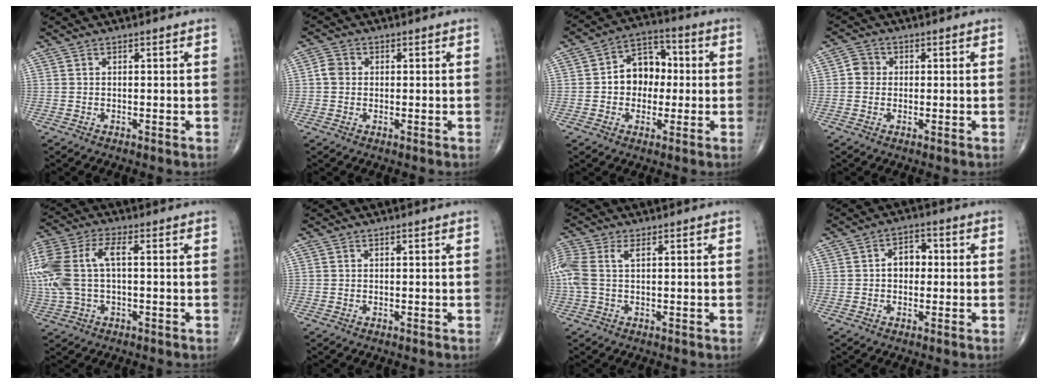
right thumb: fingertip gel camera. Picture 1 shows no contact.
{"total": 2.6, "force": [0.0, 2.3, 1.2], "torque": [-0.016, 0.007, -0.005]}
{"total": 10.0, "force": [0.1, 7.7, 6.4], "torque": [-0.059, 0.030, -0.009]}
{"total": 2.9, "force": [0.0, 2.7, 1.0], "torque": [-0.001, 0.007, -0.007]}
{"total": 14.8, "force": [1.0, 7.5, 12.7], "torque": [-0.323, 0.031, 0.021]}
{"total": 0.0}
{"total": 6.8, "force": [1.2, 3.4, 5.8], "torque": [-0.179, 0.024, 0.027]}
{"total": 4.6, "force": [0.1, 3.4, 3.1], "torque": [-0.030, 0.016, -0.007]}